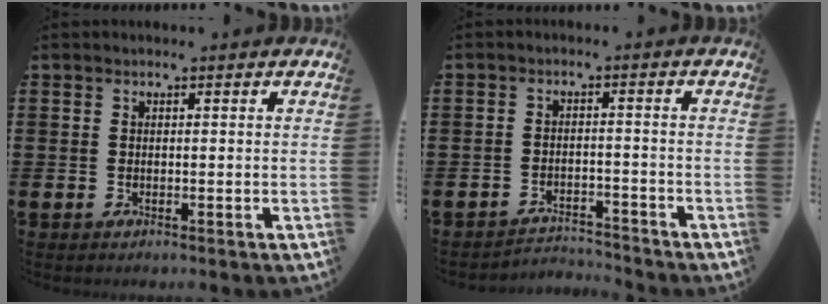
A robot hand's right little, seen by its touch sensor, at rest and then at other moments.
{"total": 2.8, "force": [-2.8, 0.1, -0.2], "torque": [-0.005, 0.001, -0.061]}